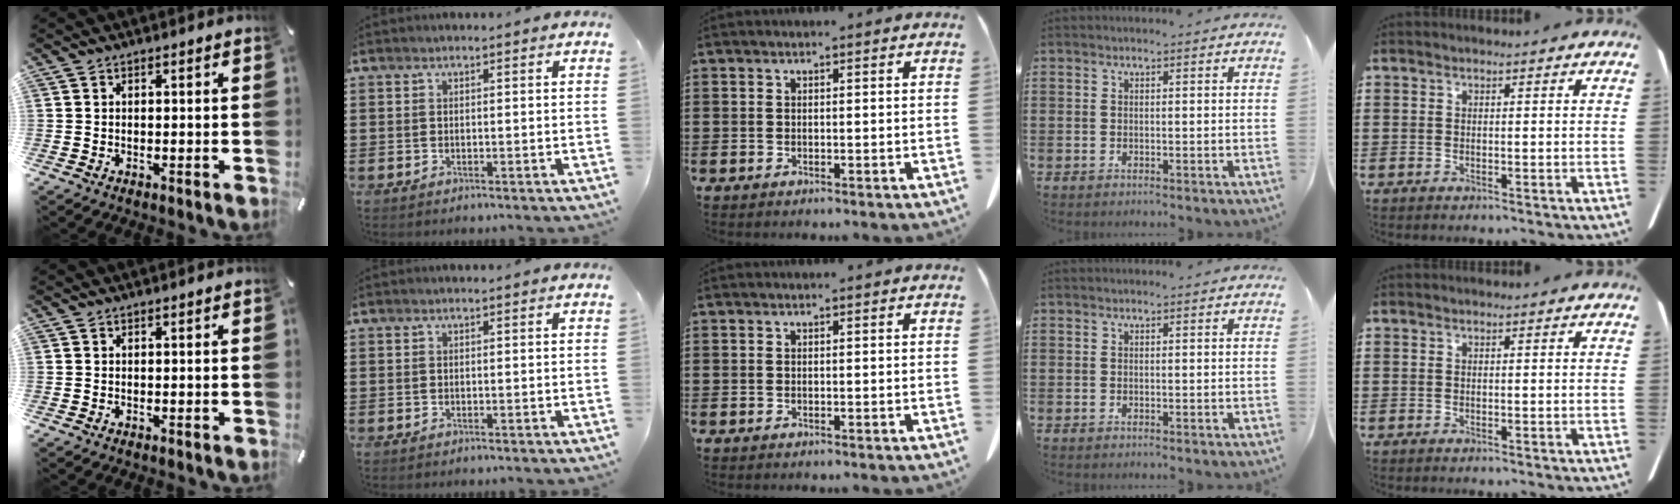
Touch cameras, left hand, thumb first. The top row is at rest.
{}